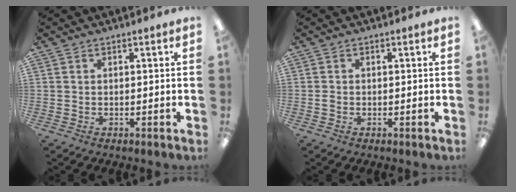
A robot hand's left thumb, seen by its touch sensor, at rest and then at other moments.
{"total": 0.8, "force": [-0.2, 0.6, 0.4], "torque": [-0.008, 0.003, -0.004]}